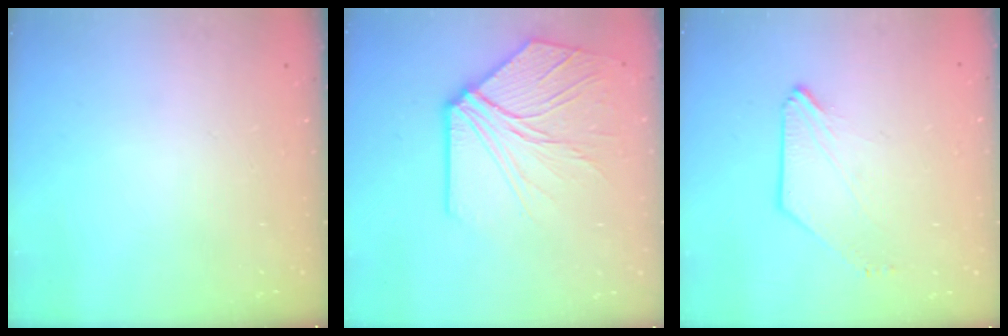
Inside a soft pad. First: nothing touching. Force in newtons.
{"total": 10.2, "press": 10.1, "slide": 1.9}
{"total": 2.0, "press": 2.0, "slide": 0.5}